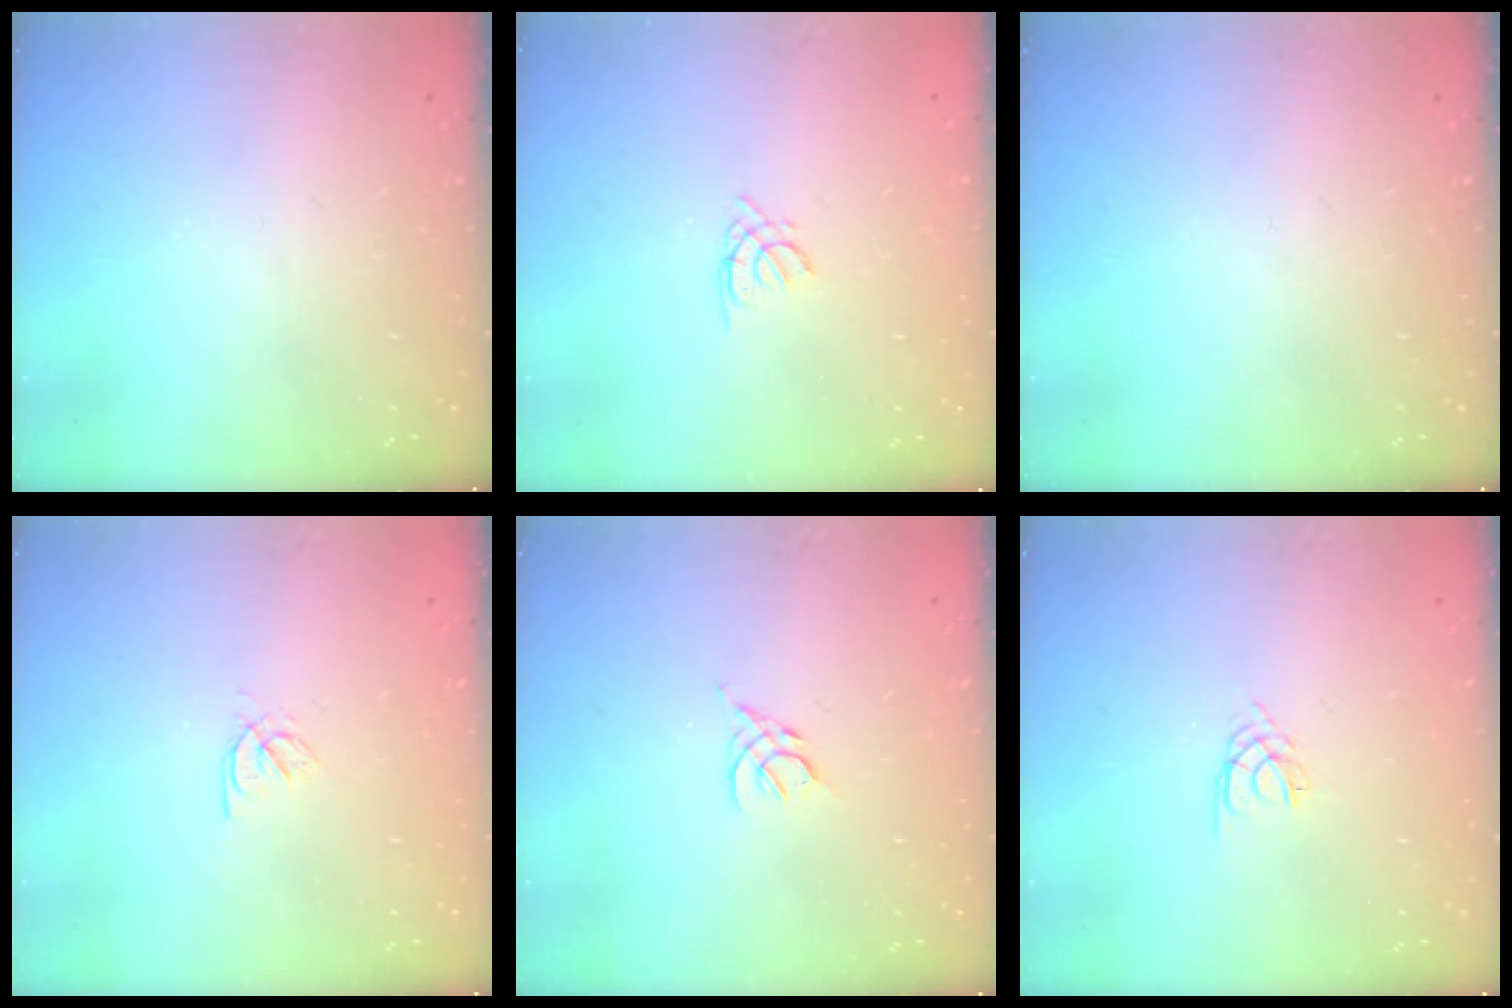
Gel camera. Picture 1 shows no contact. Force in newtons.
{"total": 0.5, "press": 0.4, "slide": 0.3}
{"total": 0.0}
{"total": 2.3, "press": 2.2, "slide": 0.3}
{"total": 2.5, "press": 2.4, "slide": 0.7}
{"total": 1.6, "press": 1.6, "slide": 0.3}